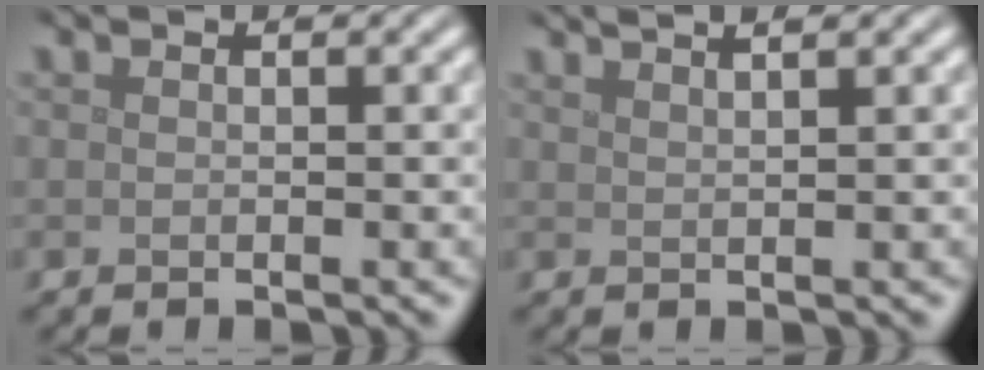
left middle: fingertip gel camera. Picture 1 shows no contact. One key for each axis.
{"total": 3.9, "fx": 2.7, "fy": 1.5, "fz": 2.3, "tx": 0.000, "ty": 0.026, "tz": 0.003}